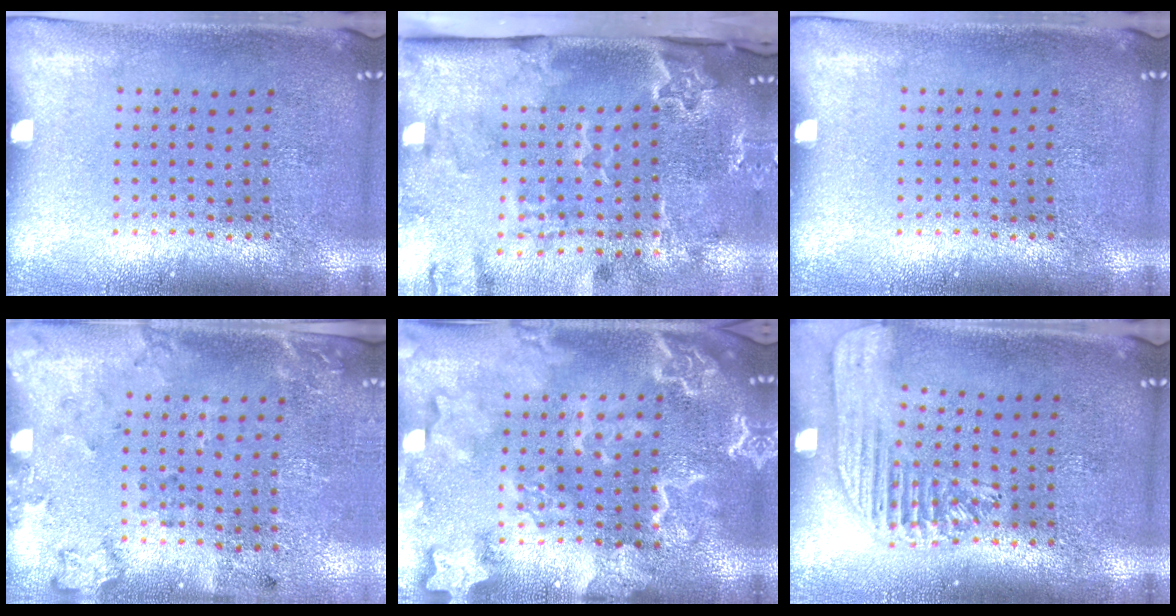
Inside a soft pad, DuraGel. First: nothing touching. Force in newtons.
{"total": 3.4, "press": 2.4, "slide": 2.5}
{"total": 0.0}
{"total": 2.0, "press": 1.4, "slide": 1.5}
{"total": 4.5, "press": 4.5, "slide": 0.6}
{"total": 1.7, "press": 1.5, "slide": 0.7}